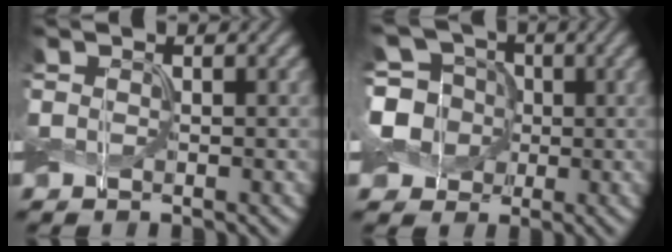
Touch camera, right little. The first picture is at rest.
{"total": 6.8, "force": [-0.3, 6.0, 3.1], "torque": [-0.071, 0.017, -0.038]}